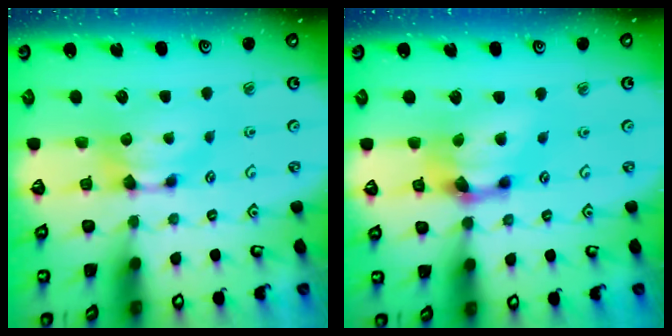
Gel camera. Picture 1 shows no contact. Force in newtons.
{"total": 5.2, "press": 4.7, "slide": 2.1}